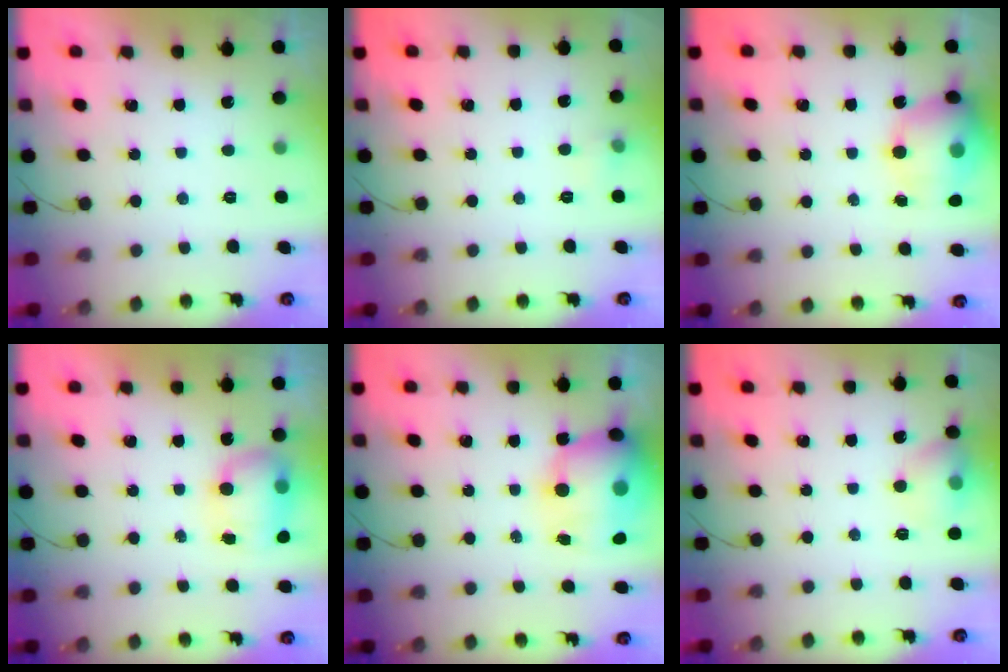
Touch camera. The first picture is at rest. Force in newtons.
{"total": 3.9, "press": 3.8, "slide": 1.0}
{"total": 16.7, "press": 16.4, "slide": 3.1}
{"total": 7.9, "press": 7.9, "slide": 1.1}
{"total": 17.2, "press": 16.7, "slide": 4.2}
{"total": 8.7, "press": 8.5, "slide": 1.4}